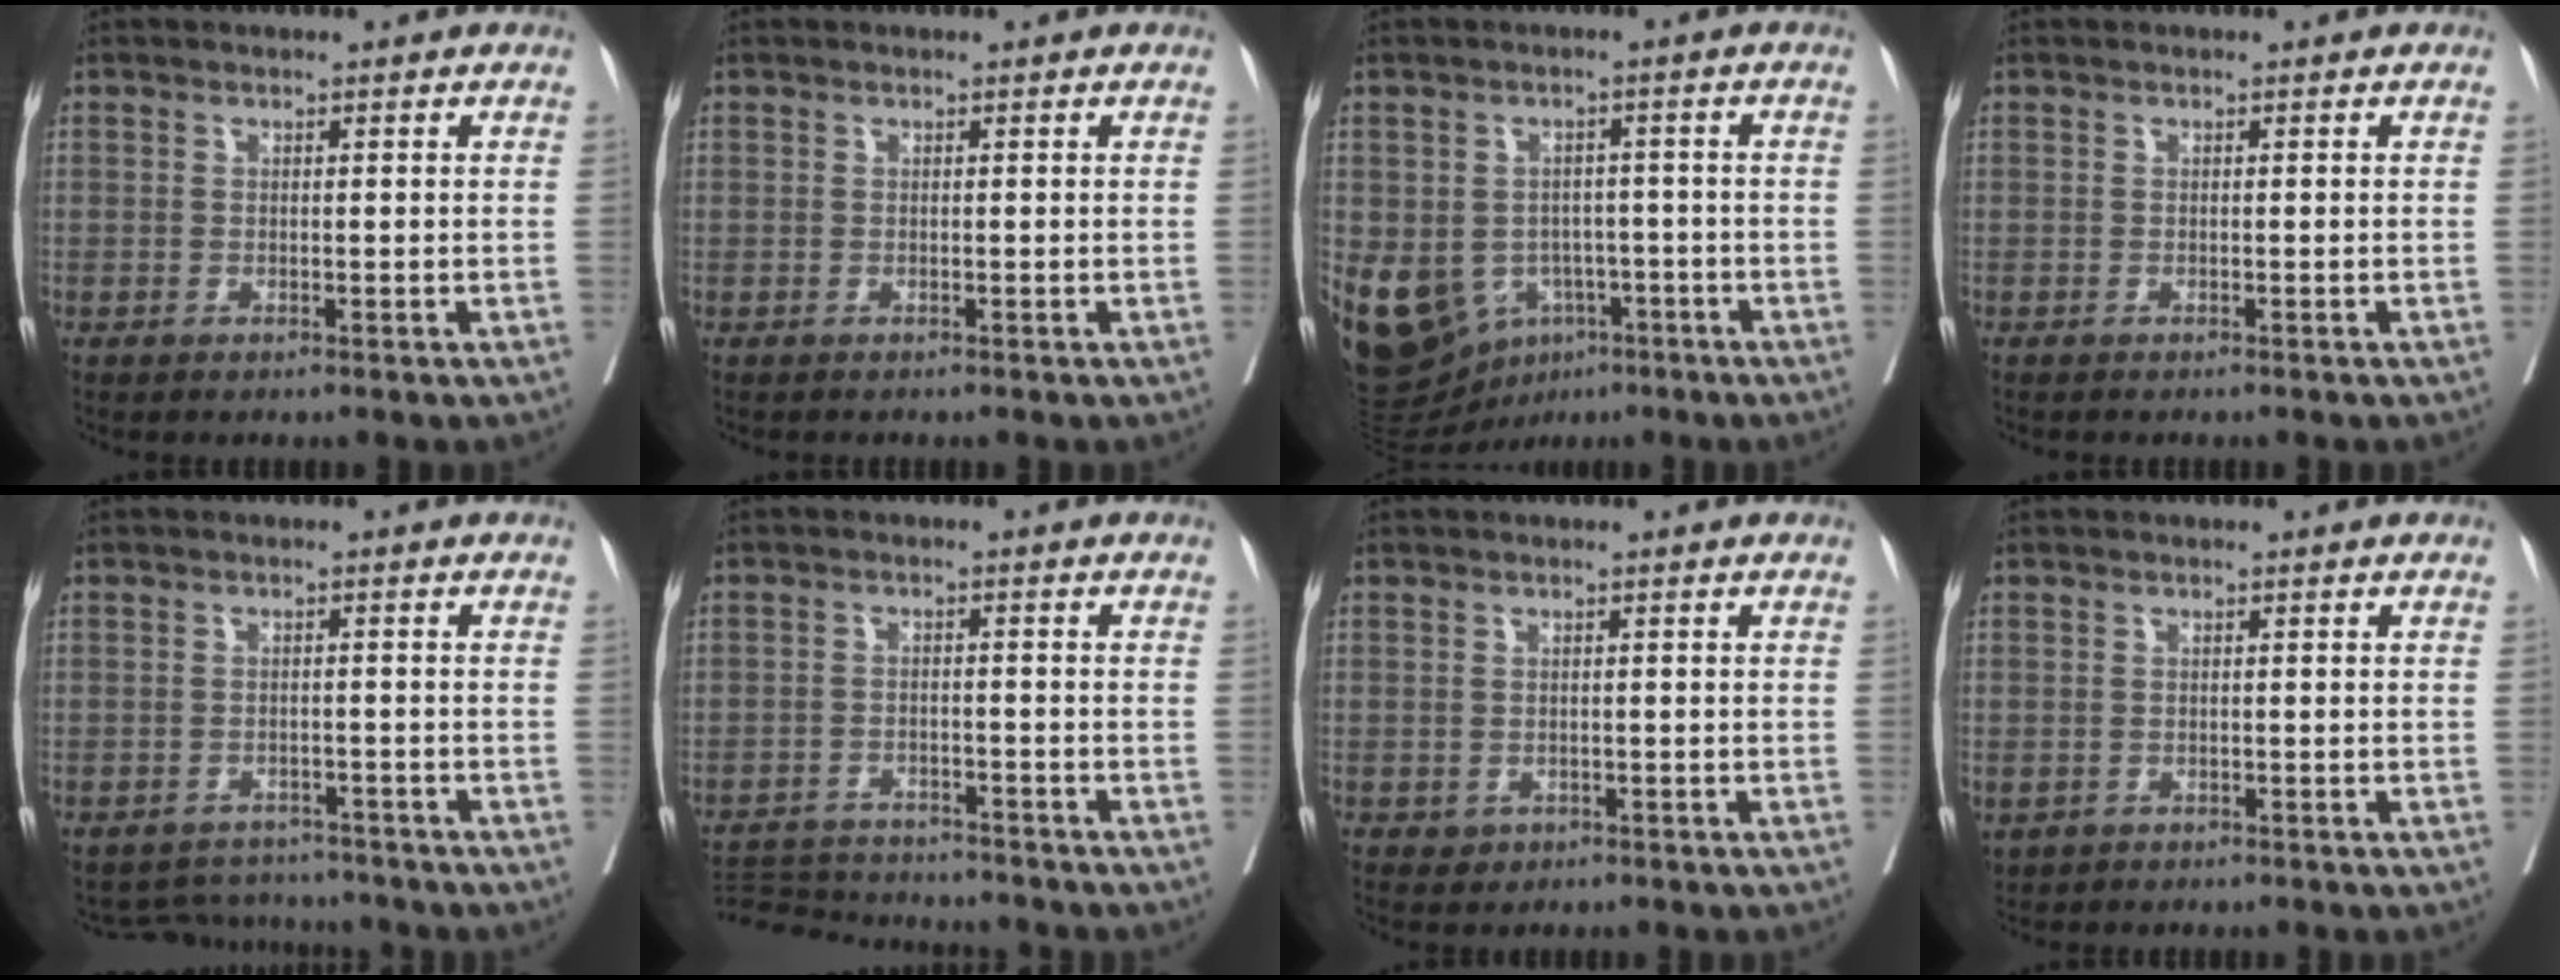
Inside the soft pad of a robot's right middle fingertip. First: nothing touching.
{"total": 0.0}
{"total": 15.3, "force": [-6.5, 11.5, 7.8], "torque": [-0.175, 0.011, -0.088]}
{"total": 2.3, "force": [-2.0, 0.0, 1.0], "torque": [-0.010, 0.001, -0.024]}
{"total": 6.3, "force": [-6.1, 1.3, -0.5], "torque": [0.011, 0.015, -0.084]}
{"total": 11.7, "force": [-11.3, 1.5, 2.6], "torque": [-0.048, 0.004, -0.166]}
{"total": 1.6, "force": [-0.8, 1.4, 0.5], "torque": [-0.005, 0.004, -0.005]}
{"total": 2.5, "force": [-1.2, 1.7, 1.3], "torque": [-0.033, -0.002, -0.013]}